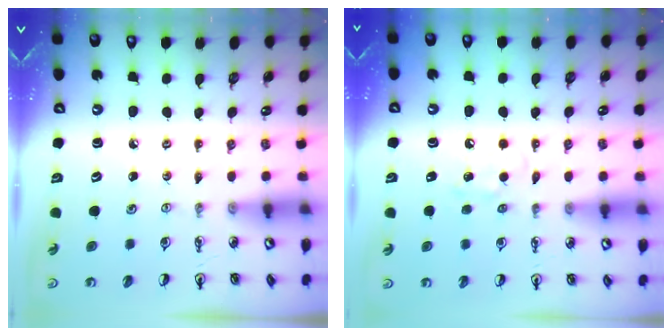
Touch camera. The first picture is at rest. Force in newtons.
{"total": 5.5, "press": 5.4, "slide": 1.2}